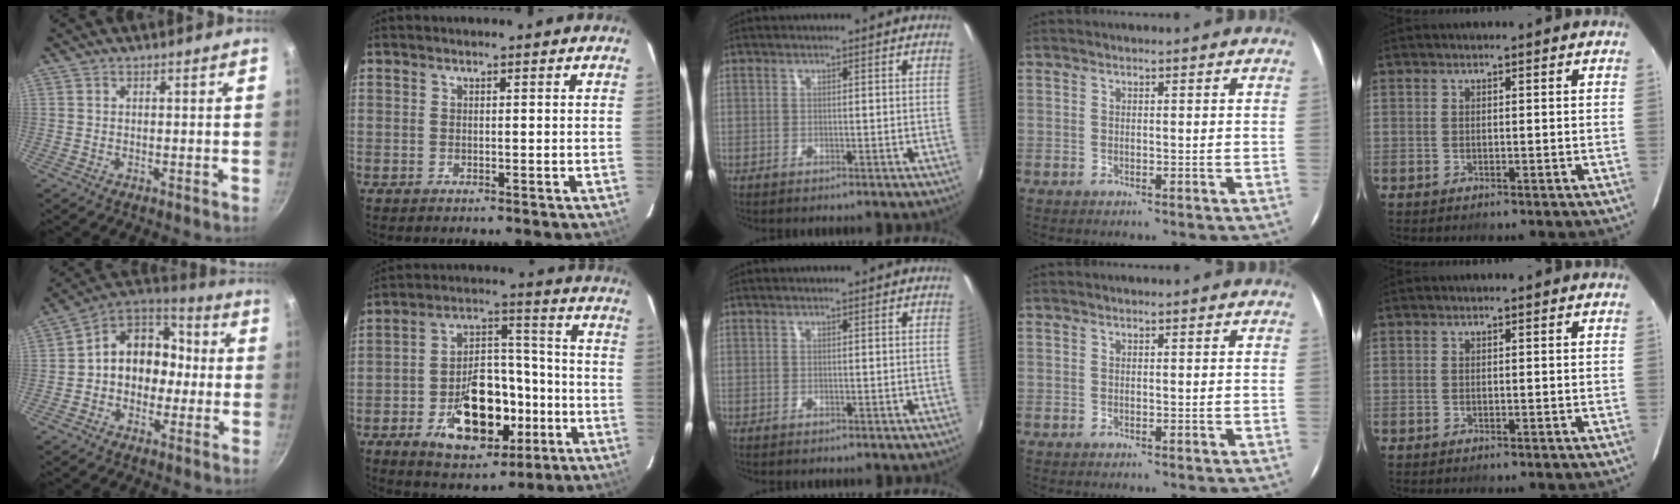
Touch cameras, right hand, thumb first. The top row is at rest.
{"thumb": {"total": 13.5, "force": [-0.9, 11.0, 7.9], "torque": [-0.068, 0.051, -0.037]}, "index": {"total": 16.8, "force": [-6.4, 10.0, 11.9], "torque": [-0.216, 0.026, -0.082]}}